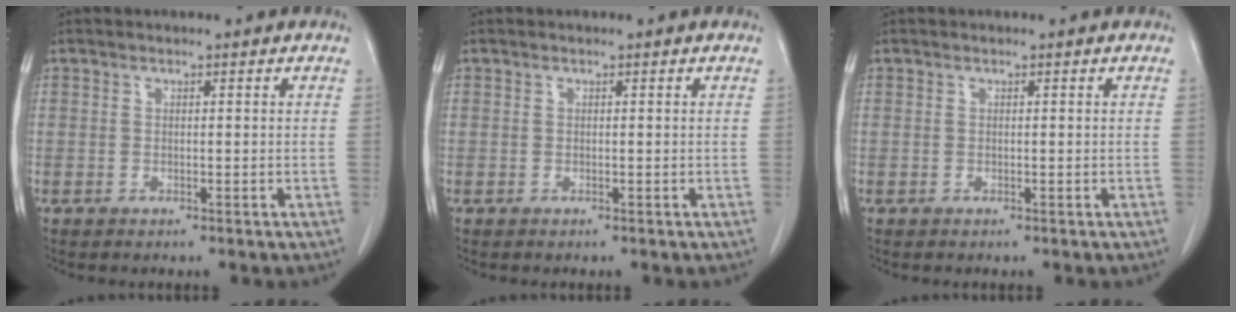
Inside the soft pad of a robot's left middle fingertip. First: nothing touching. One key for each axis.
{"total": 0.0}
{"total": 0.0}